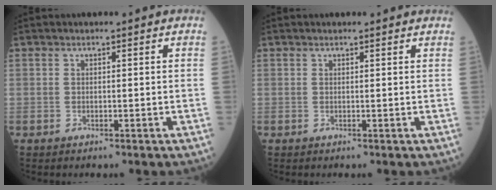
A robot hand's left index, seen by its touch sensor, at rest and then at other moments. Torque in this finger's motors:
{"motor_torque": [0.00, -0.07, -0.09, 0.00]}